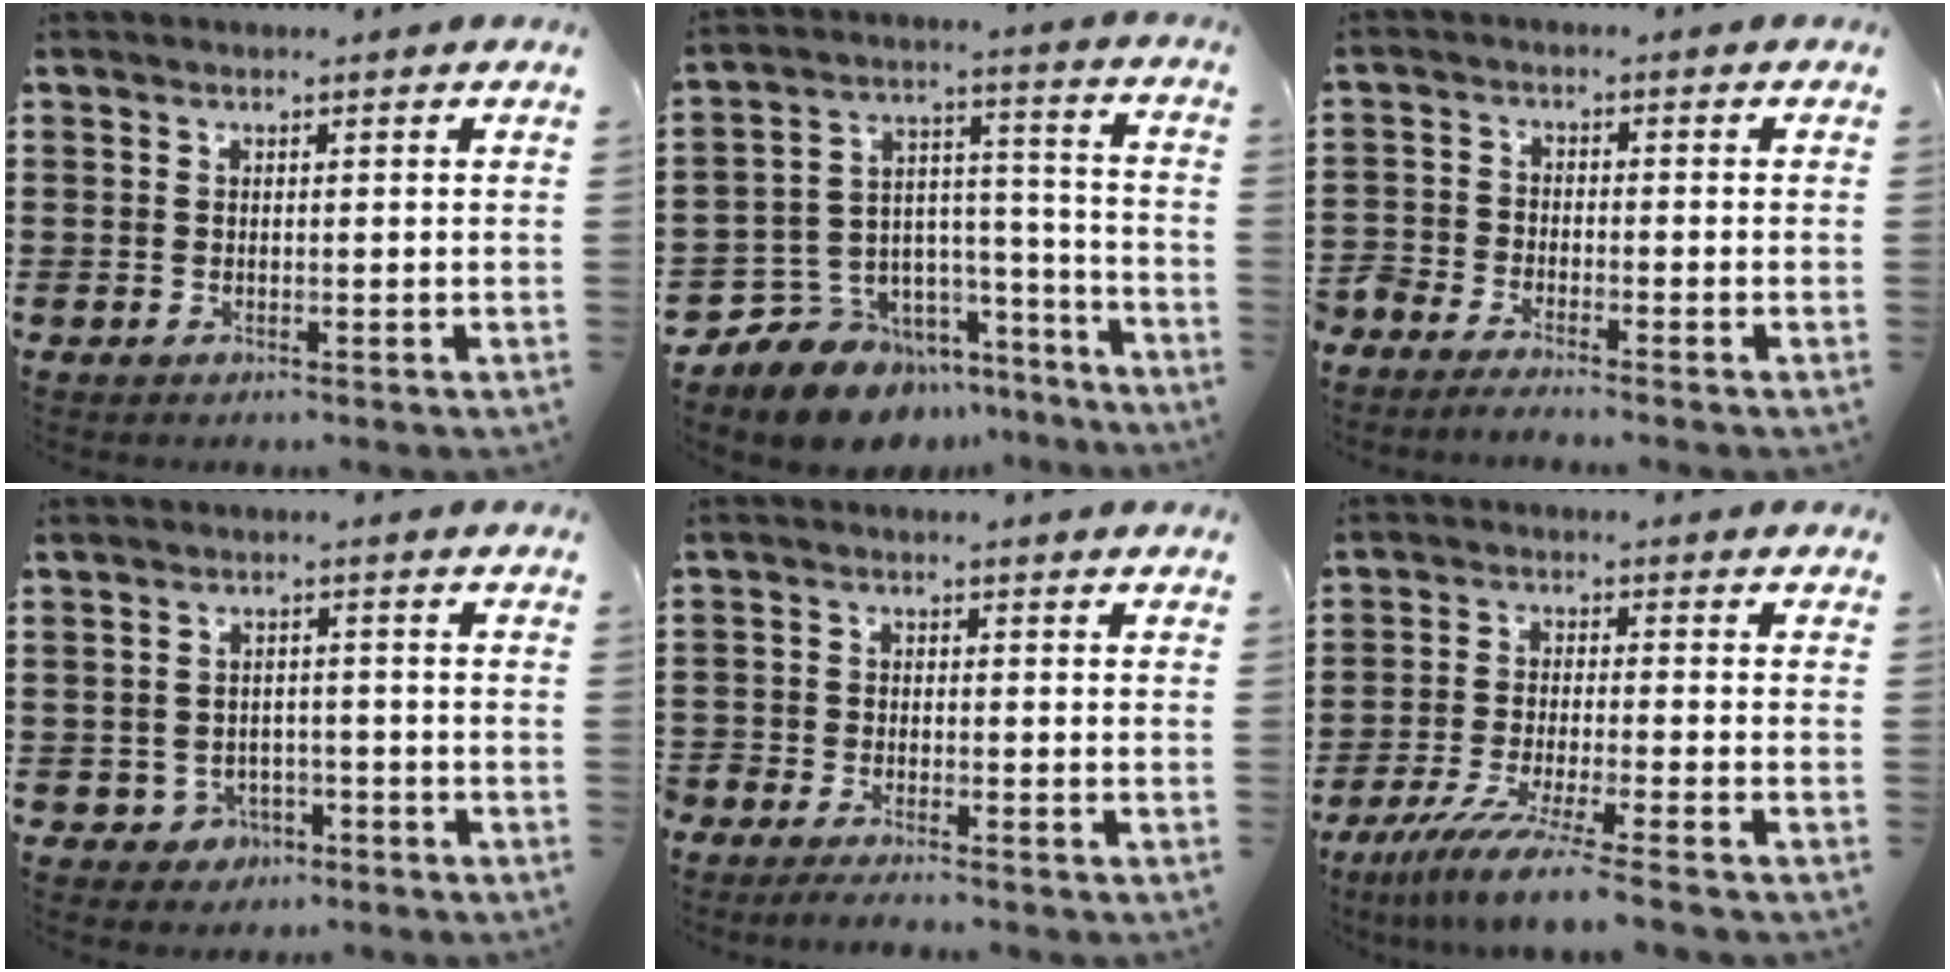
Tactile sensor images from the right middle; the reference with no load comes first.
{"total": 8.7, "force": [-7.3, 4.8, 0.1], "torque": [-0.026, 0.002, -0.136]}
{"total": 3.0, "force": [-3.0, 0.3, 0.0], "torque": [-0.013, 0.000, -0.068]}
{"total": 2.7, "force": [-2.2, 1.6, 0.3], "torque": [-0.016, 0.000, -0.047]}
{"total": 3.0, "force": [-3.0, 0.2, 0.0], "torque": [-0.013, -0.001, -0.066]}
{"total": 7.1, "force": [-6.1, -0.8, 3.6], "torque": [-0.080, -0.024, -0.118]}